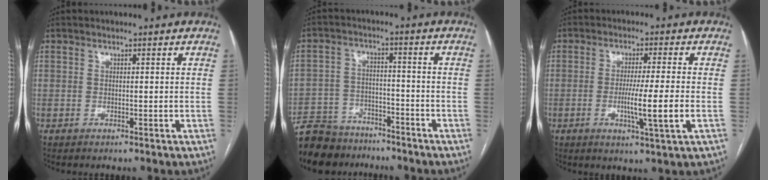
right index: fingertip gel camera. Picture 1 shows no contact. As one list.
[{"total": 11.9, "force": [-10.1, 5.7, 2.9], "torque": [-0.059, 0.014, -0.159]}, {"total": 7.5, "force": [-1.6, -0.9, 7.3], "torque": [-0.126, -0.019, -0.030]}]